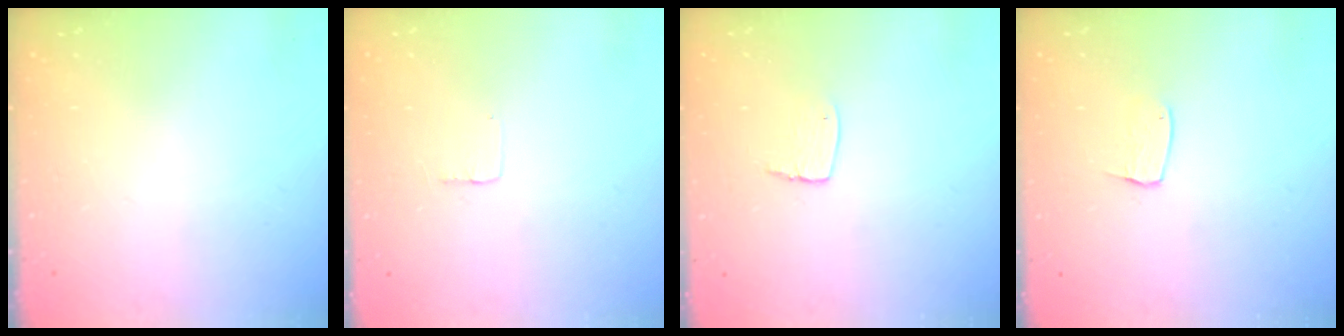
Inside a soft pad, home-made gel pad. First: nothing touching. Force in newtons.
{"total": 1.9, "press": 1.9, "slide": 0.1}
{"total": 5.6, "press": 5.6, "slide": 0.4}
{"total": 5.6, "press": 5.6, "slide": 0.3}